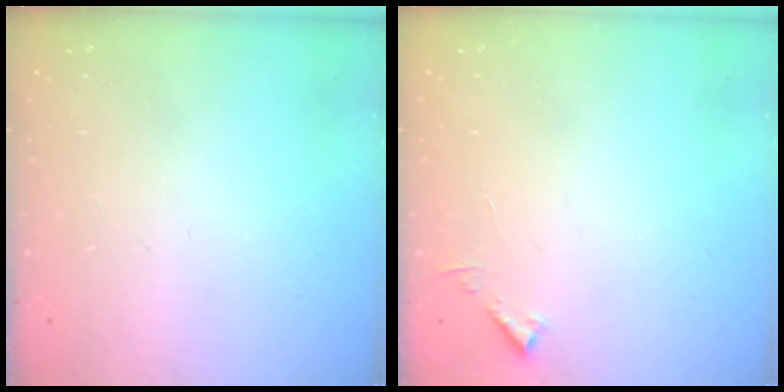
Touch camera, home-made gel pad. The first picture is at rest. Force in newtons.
{"total": 4.0, "press": 4.0, "slide": 0.4}